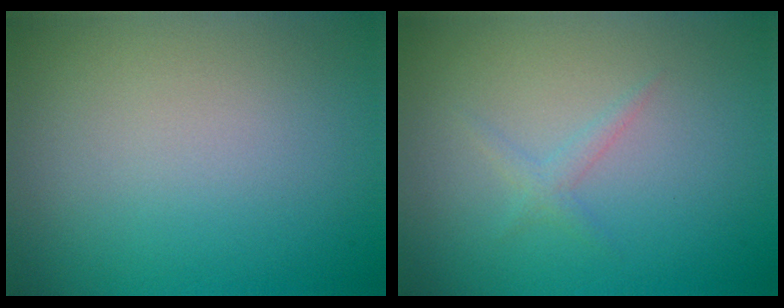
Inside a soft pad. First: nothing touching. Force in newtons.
{"total": 1.1, "press": 1.1, "slide": 0.0}